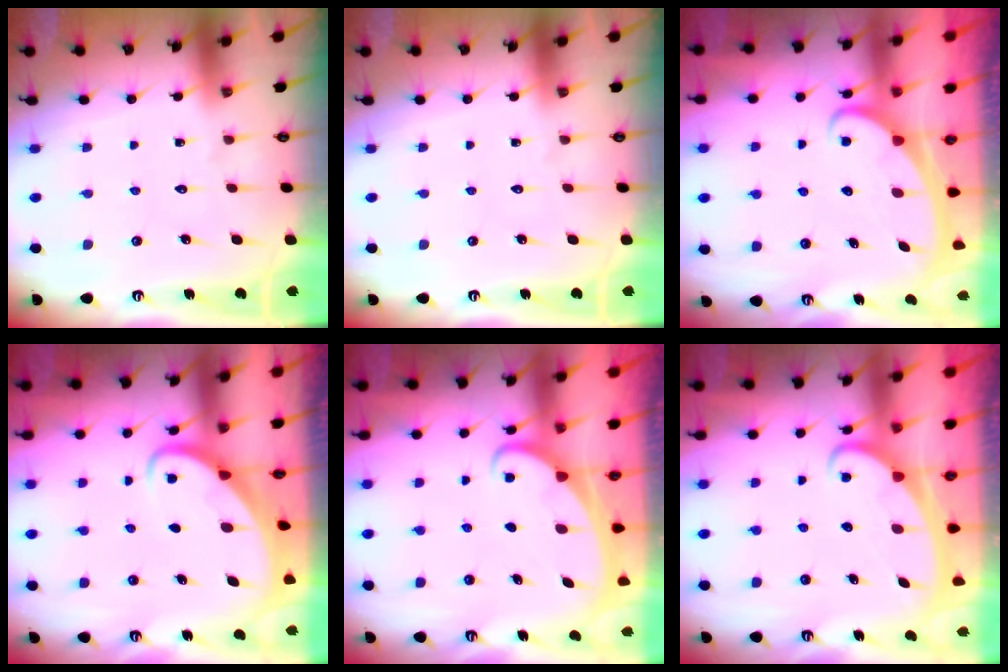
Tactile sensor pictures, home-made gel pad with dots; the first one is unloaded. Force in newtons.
{"total": 0.0}
{"total": 2.4, "press": 2.3, "slide": 0.4}
{"total": 2.6, "press": 2.6, "slide": 0.3}
{"total": 2.1, "press": 2.1, "slide": 0.3}
{"total": 2.3, "press": 2.2, "slide": 0.3}